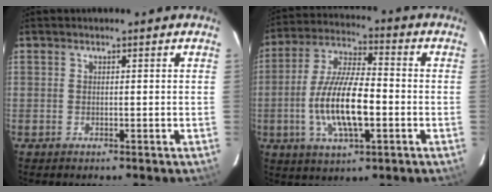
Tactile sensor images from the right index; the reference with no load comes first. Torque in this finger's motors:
{"motor_torque": [1.13, -0.39, 1.05, 0.21]}